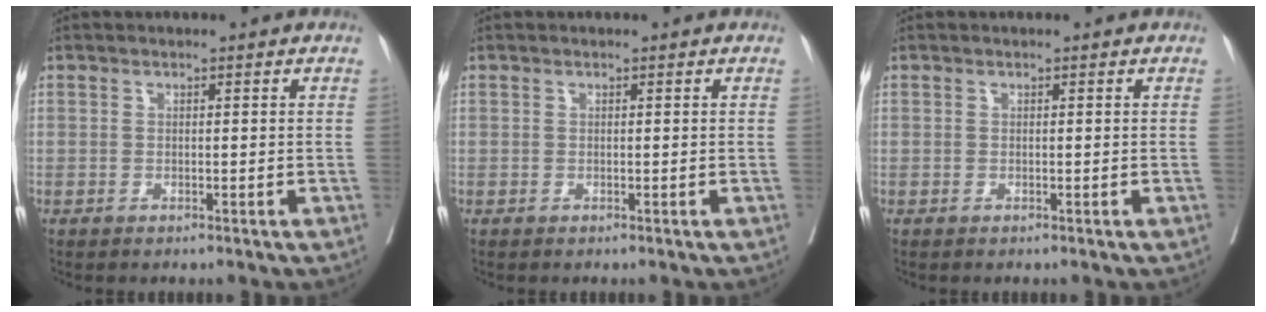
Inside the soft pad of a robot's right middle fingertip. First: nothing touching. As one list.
[{"total": 0.0}, {"total": 0.0}]